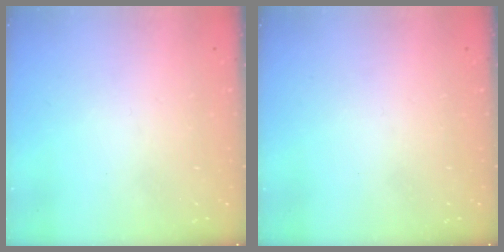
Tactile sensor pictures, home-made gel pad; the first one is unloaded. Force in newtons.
{"total": 0.0}